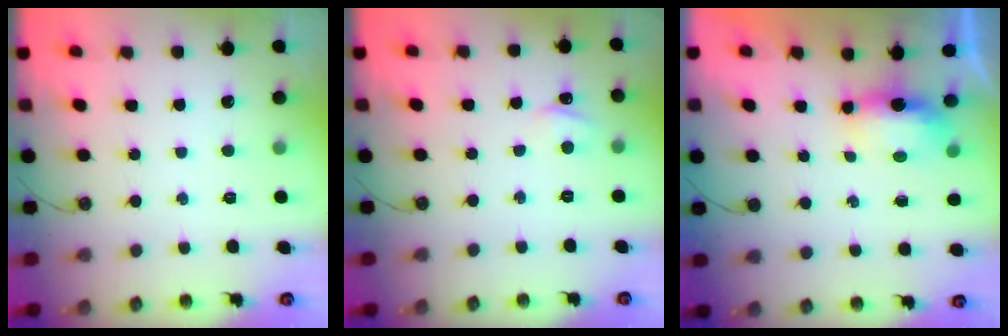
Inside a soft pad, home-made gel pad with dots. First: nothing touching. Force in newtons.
{"total": 1.9, "press": 1.9, "slide": 0.2}
{"total": 5.9, "press": 5.8, "slide": 0.7}